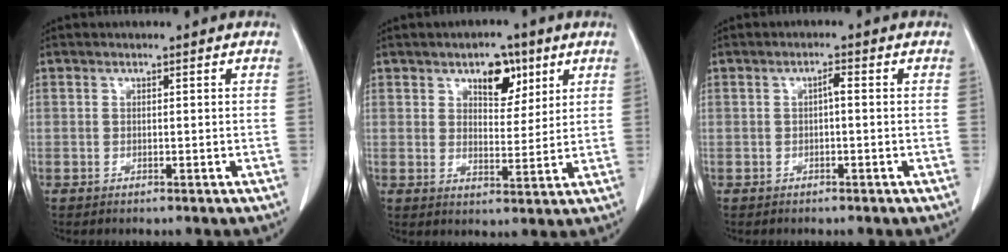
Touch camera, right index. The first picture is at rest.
{"total": 6.3, "force": [3.6, 3.4, 4.0], "torque": [-0.055, 0.006, 0.057]}
{"total": 1.3, "force": [0.0, 0.3, 1.3], "torque": [-0.022, 0.004, 0.001]}